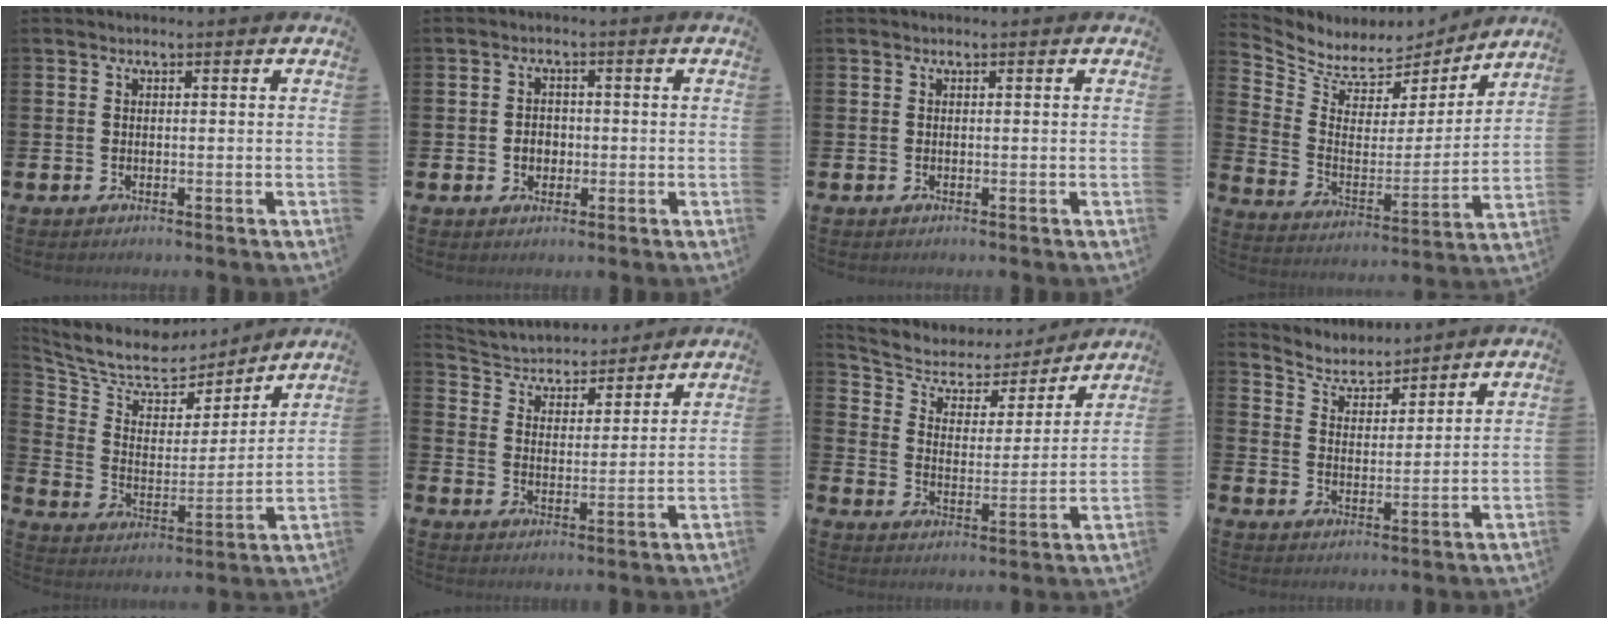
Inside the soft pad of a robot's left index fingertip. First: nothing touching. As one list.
[{"total": 2.4, "force": [-0.3, 2.0, 1.1], "torque": [-0.007, -0.001, -0.014]}, {"total": 0.0}, {"total": 6.5, "force": [6.0, 2.5, 0.3], "torque": [-0.052, -0.052, 0.103]}, {"total": 8.2, "force": [7.2, 3.7, 1.6], "torque": [-0.083, -0.050, 0.126]}, {"total": 4.3, "force": [3.9, 1.6, 0.1], "torque": [-0.034, -0.035, 0.062]}, {"total": 5.3, "force": [4.4, 2.9, 1.0], "torque": [-0.054, -0.031, 0.070]}, {"total": 4.7, "force": [4.5, 1.2, 0.3], "torque": [-0.030, -0.030, 0.078]}]